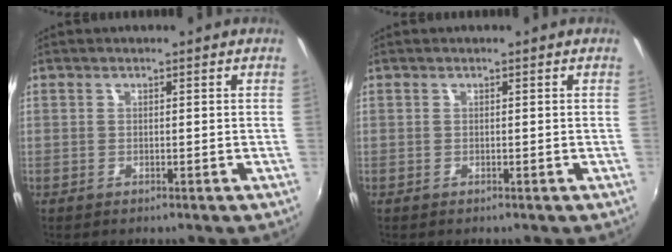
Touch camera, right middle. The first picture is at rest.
{"total": 0.0}